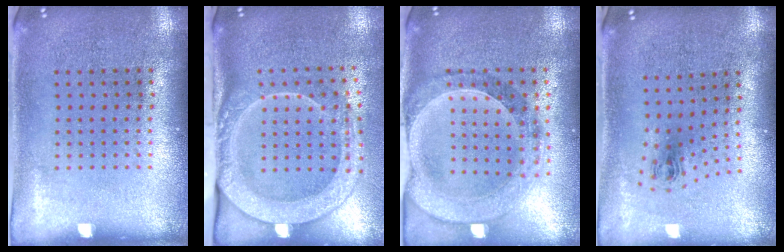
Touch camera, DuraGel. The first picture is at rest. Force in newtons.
{"total": 2.7, "press": 2.1, "slide": 1.6}
{"total": 1.5, "press": 1.4, "slide": 0.3}
{"total": 0.8, "press": 0.4, "slide": 0.8}